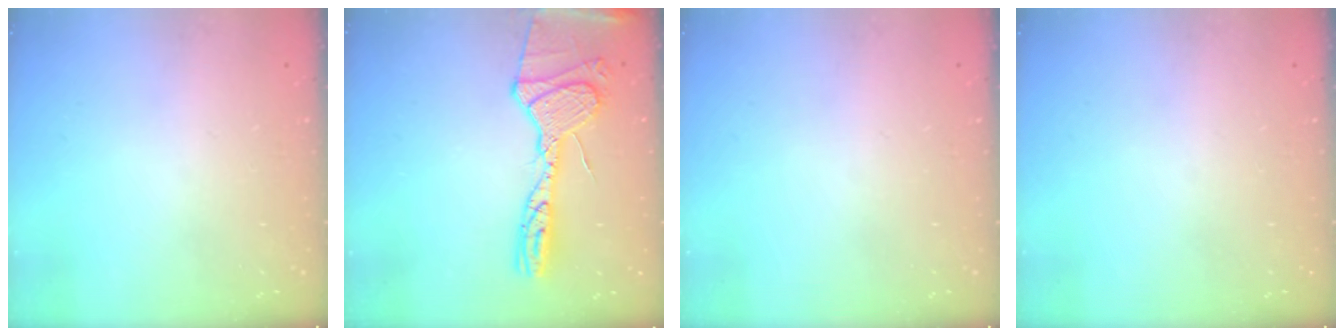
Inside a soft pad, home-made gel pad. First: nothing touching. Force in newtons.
{"total": 16.1, "press": 16.0, "slide": 1.4}
{"total": 0.0}
{"total": 0.0}